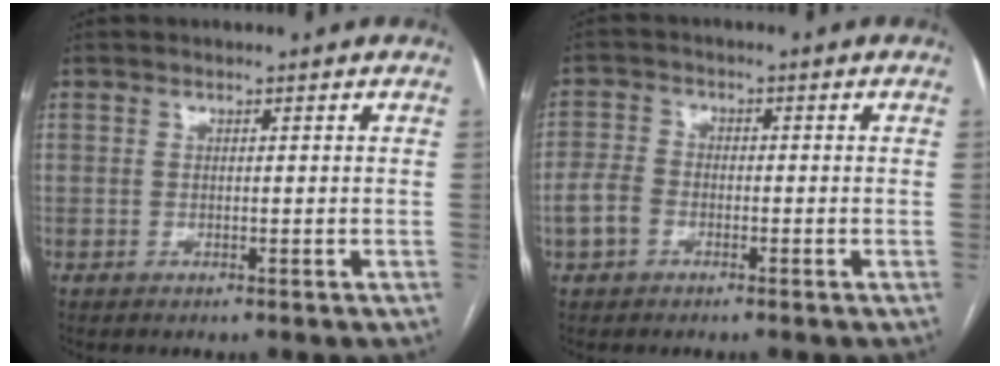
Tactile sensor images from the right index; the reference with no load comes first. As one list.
[{"total": 4.0, "force": [-1.8, 2.9, 2.1], "torque": [-0.059, 0.010, -0.036]}]